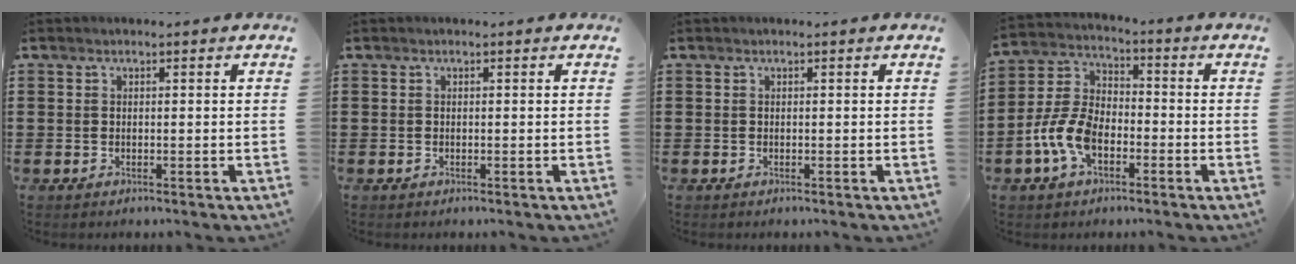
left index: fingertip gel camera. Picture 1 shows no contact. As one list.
[{"total": 0.0}, {"total": 0.0}, {"total": 8.3, "force": [-3.6, 4.9, 5.8], "torque": [-0.162, -0.002, -0.077]}]